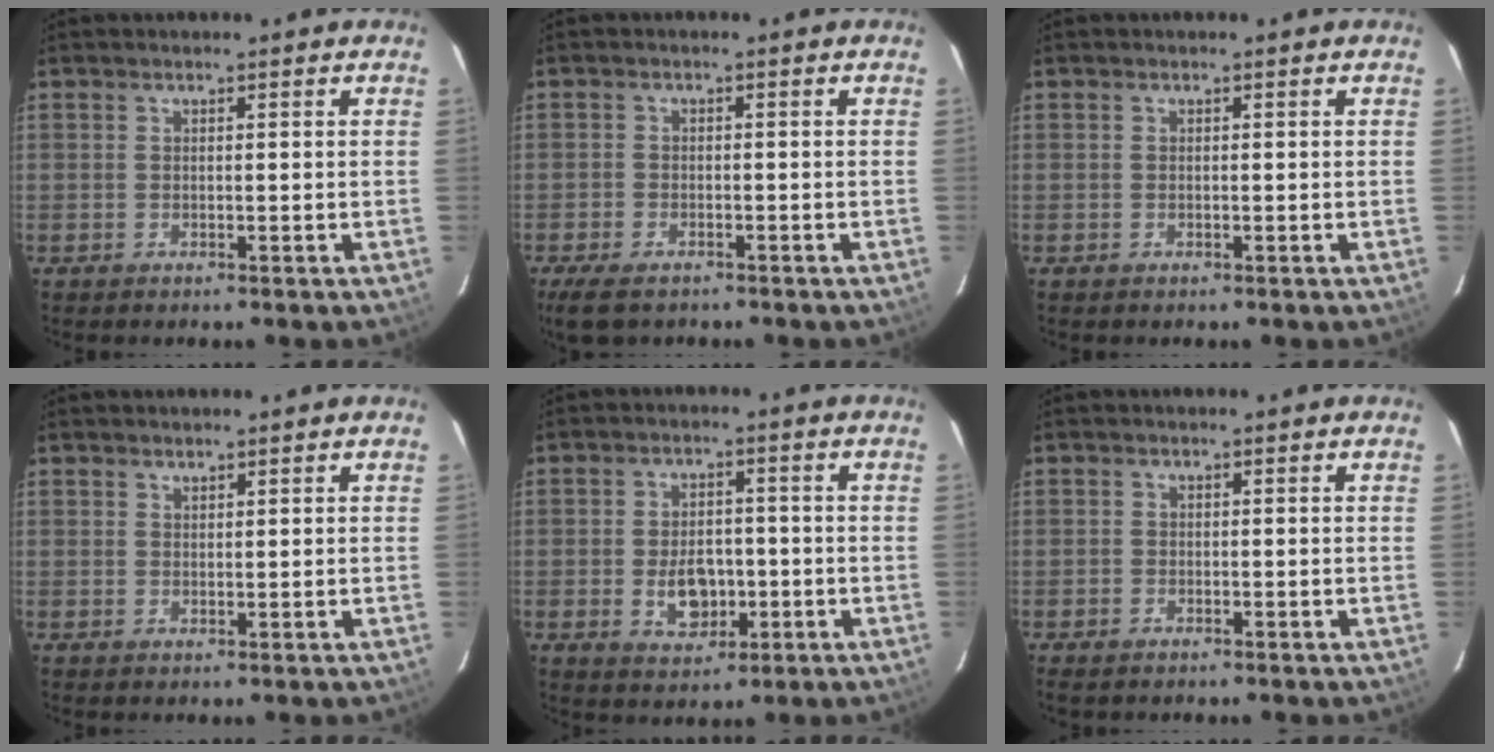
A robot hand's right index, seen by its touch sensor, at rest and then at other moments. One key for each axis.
{"total": 6.0, "fx": -4.4, "fy": 2.7, "fz": 3.0, "tx": -0.078, "ty": -0.017, "tz": -0.079}
{"total": 0.0}
{"total": 1.0, "fx": 0.9, "fy": 0.4, "fz": 0.1, "tx": -0.003, "ty": 0.002, "tz": 0.017}
{"total": 7.2, "fx": -1.7, "fy": 4.8, "fz": 5.0, "tx": -0.098, "ty": 0.001, "tz": -0.020}
{"total": 1.1, "fx": -0.9, "fy": 0.6, "fz": 0.3, "tx": -0.008, "ty": -0.001, "tz": -0.017}